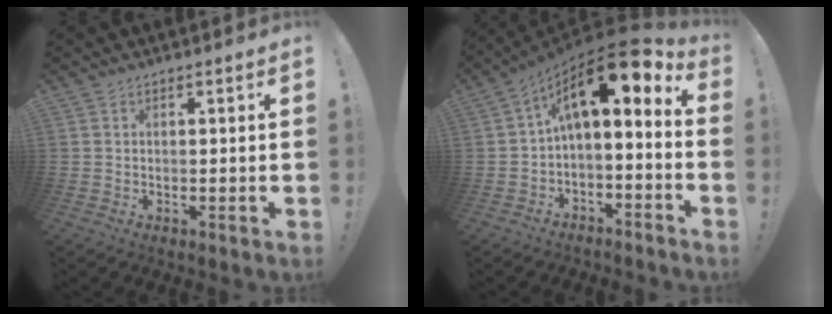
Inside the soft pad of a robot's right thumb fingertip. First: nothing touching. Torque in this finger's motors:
{"motor_torque": [2.50, 2.50, 0.26, 0.07, 0.32]}